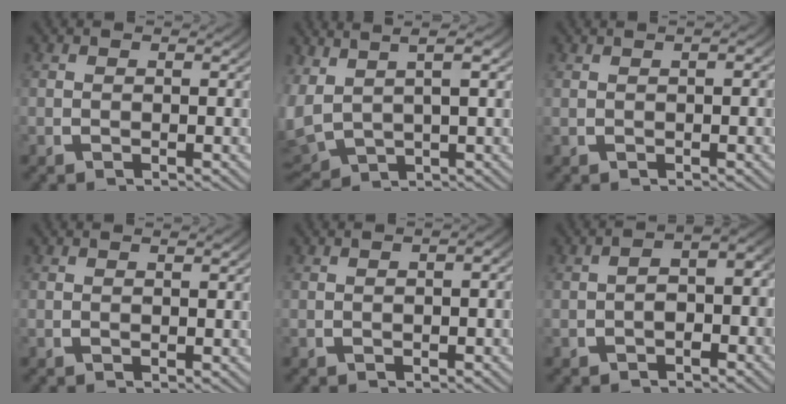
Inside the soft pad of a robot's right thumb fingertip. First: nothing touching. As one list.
[{"total": 9.0, "force": [1.4, 6.3, 6.3], "torque": [-0.152, -0.027, 0.046]}, {"total": 1.5, "force": [0.4, 0.4, 1.3], "torque": [-0.015, 0.004, 0.009]}, {"total": 0.6, "force": [0.4, -0.1, 0.5], "torque": [-0.006, 0.000, 0.009]}, {"total": 1.3, "force": [-0.2, 0.4, 1.3], "torque": [-0.017, 0.002, -0.001]}, {"total": 3.7, "force": [-0.2, 2.1, 3.0], "torque": [-0.035, 0.003, -0.001]}]